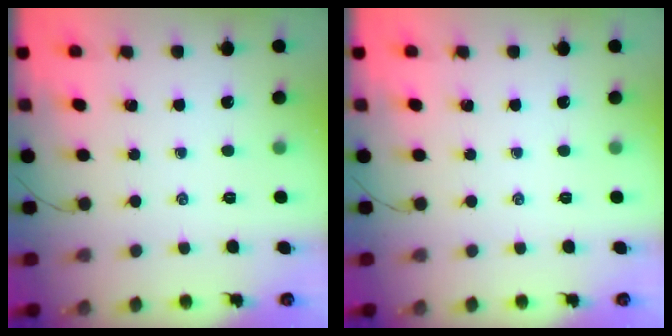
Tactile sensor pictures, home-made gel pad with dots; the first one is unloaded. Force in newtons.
{"total": 0.0}